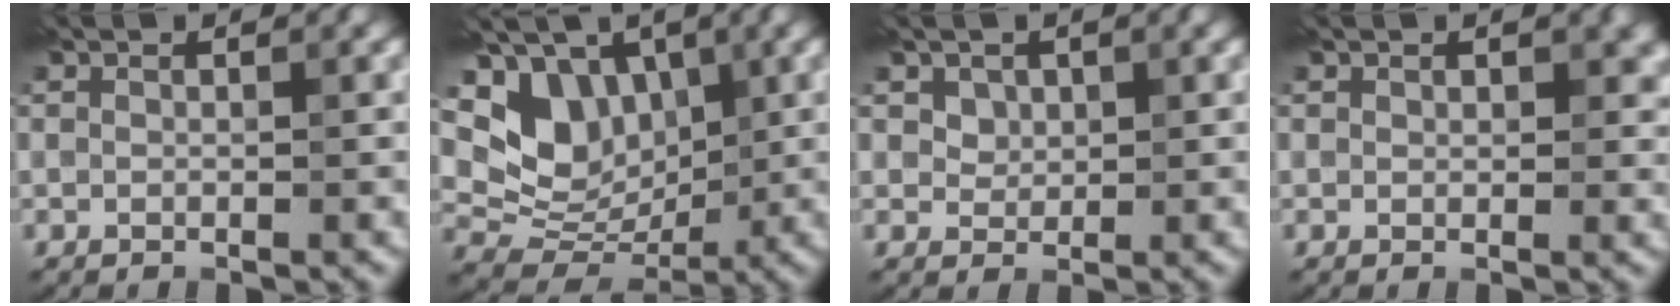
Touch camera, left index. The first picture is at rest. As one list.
[{"total": 7.2, "force": [2.6, 5.4, 3.9], "torque": [-0.079, -0.008, 0.043]}, {"total": 2.5, "force": [1.7, 1.7, 0.7], "torque": [-0.033, -0.002, 0.036]}, {"total": 2.4, "force": [0.9, 1.7, 1.5], "torque": [-0.015, 0.002, 0.008]}]